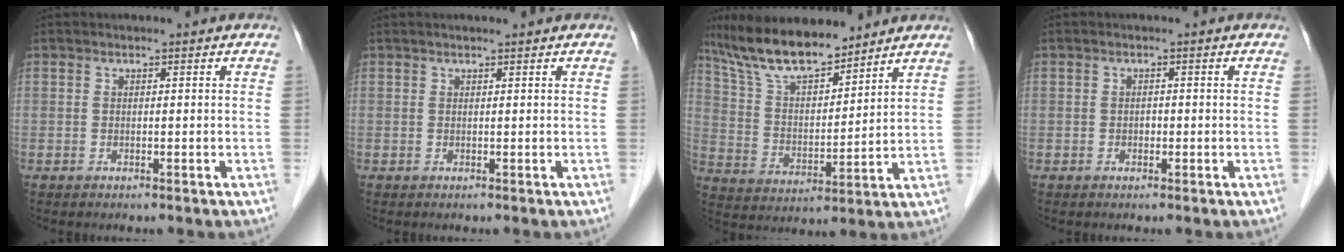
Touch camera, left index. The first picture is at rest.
{"total": 0.5, "force": [0.5, 0.0, 0.1], "torque": [-0.005, 0.002, 0.009]}
{"total": 9.6, "force": [7.9, 2.2, 4.9], "torque": [-0.099, 0.010, 0.150]}
{"total": 0.9, "force": [-0.4, 0.6, 0.4], "torque": [-0.006, -0.001, -0.009]}